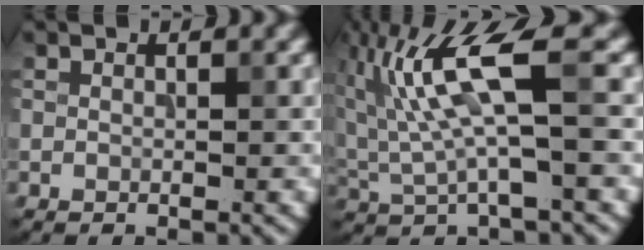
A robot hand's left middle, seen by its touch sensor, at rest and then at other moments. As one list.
[{"total": 7.5, "force": [1.7, 1.6, 7.1], "torque": [-0.151, 0.007, 0.033]}]